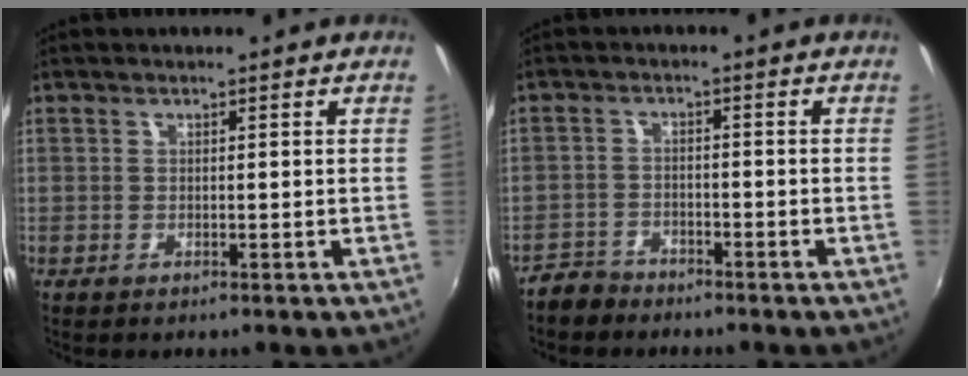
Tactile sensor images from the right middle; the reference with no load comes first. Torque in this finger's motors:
{"motor_torque": [0.38, -0.43, -0.07, 0.00]}